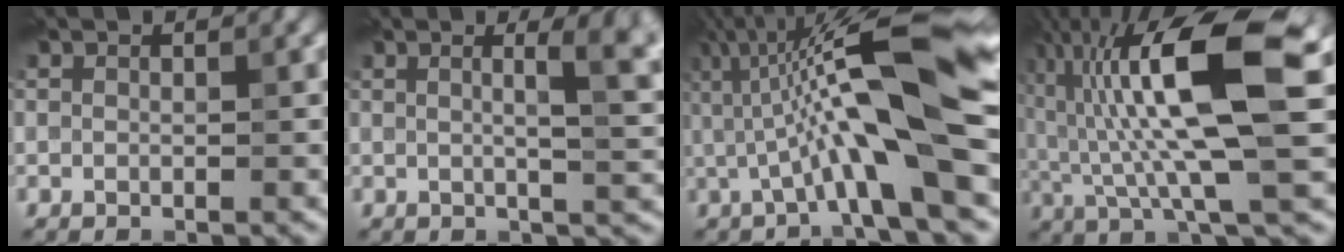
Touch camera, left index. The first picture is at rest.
{"total": 5.8, "force": [1.1, 1.5, 5.5], "torque": [-0.060, 0.012, 0.012]}
{"total": 12.2, "force": [1.1, 2.5, 11.9], "torque": [-0.199, 0.017, 0.014]}
{"total": 13.4, "force": [2.2, 3.5, 12.8], "torque": [-0.230, 0.012, 0.033]}